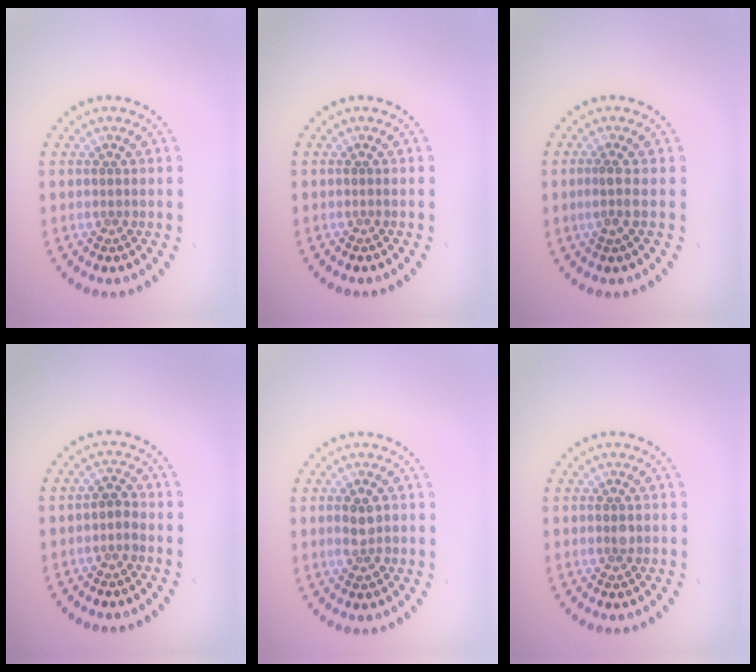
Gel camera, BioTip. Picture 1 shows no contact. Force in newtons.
{"total": 0.0}
{"total": 1.6, "press": 1.2, "slide": 1.1}
{"total": 1.2, "press": 1.1, "slide": 0.6}
{"total": 1.9, "press": 1.9, "slide": 0.4}
{"total": 0.9, "press": 0.9, "slide": 0.1}